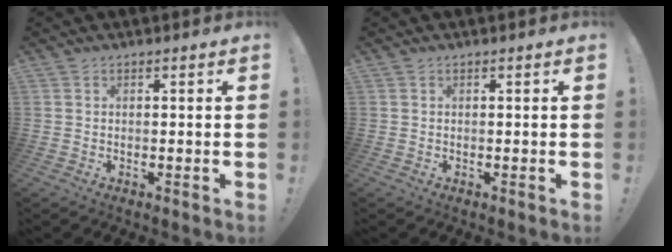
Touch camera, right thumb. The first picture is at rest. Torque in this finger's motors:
{"motor_torque": [-0.08, 0.08, -0.06, 0.06, 0.00]}